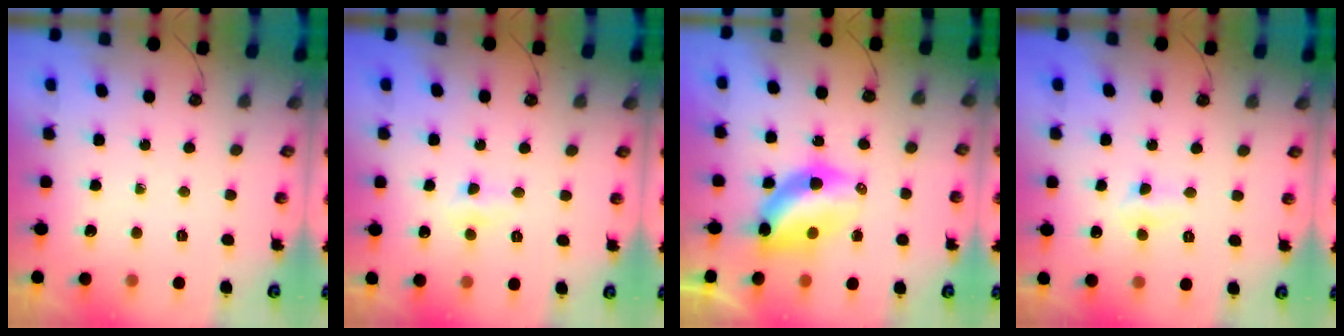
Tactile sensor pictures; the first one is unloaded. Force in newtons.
{"total": 4.7, "press": 4.6, "slide": 0.7}
{"total": 7.8, "press": 7.8, "slide": 0.5}
{"total": 3.3, "press": 3.2, "slide": 0.7}